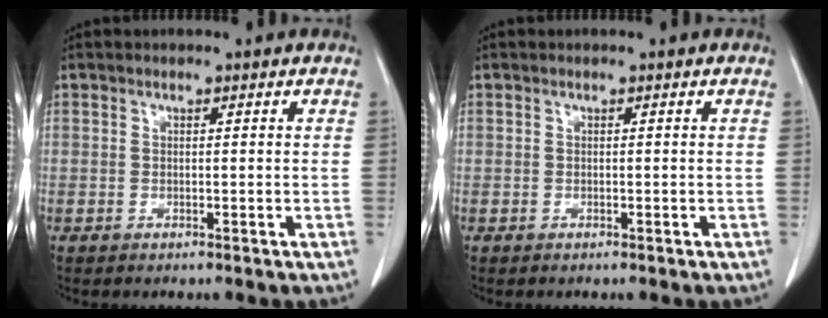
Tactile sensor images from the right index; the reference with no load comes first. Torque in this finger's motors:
{"motor_torque": [0.00, 0.00, 0.00, 0.00]}